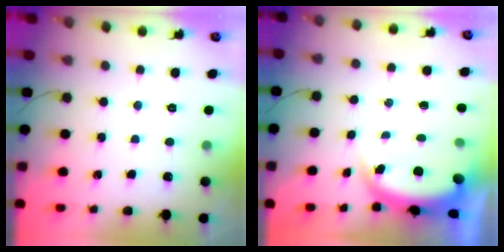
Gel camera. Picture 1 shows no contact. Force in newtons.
{"total": 4.7, "press": 4.6, "slide": 0.9}